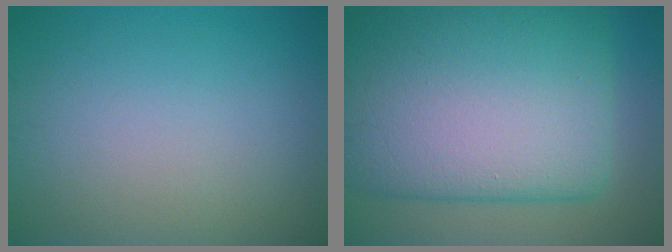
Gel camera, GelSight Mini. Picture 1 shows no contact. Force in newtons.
{"total": 17.4, "press": 17.4, "slide": 0.8}